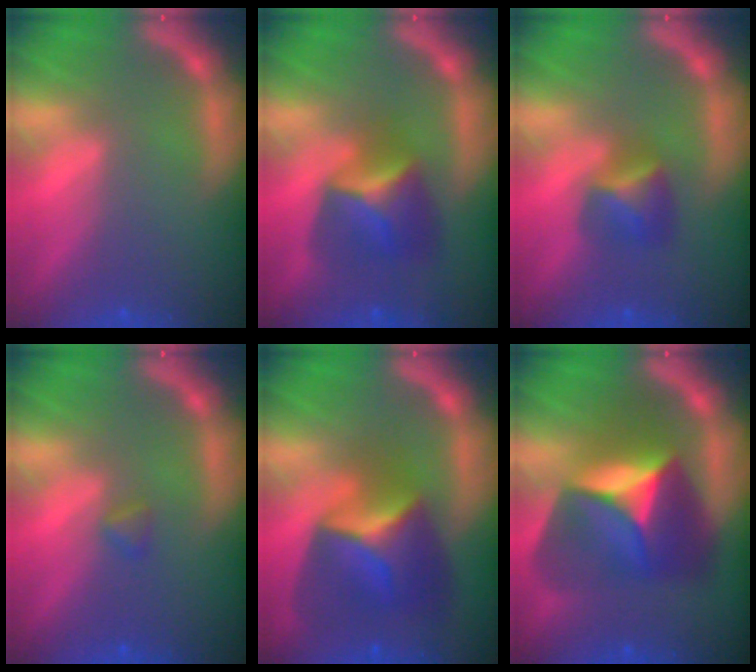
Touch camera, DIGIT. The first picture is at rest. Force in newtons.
{"total": 4.9}
{"total": 2.9}
{"total": 0.9}
{"total": 7.4}
{"total": 9.5}